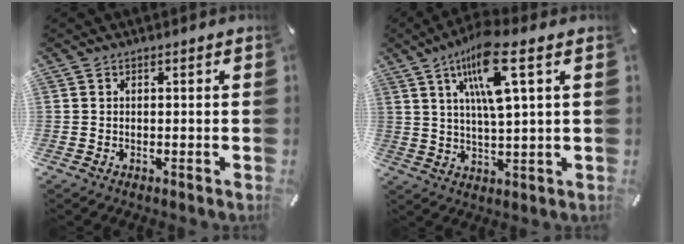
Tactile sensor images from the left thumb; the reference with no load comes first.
{"total": 12.4, "force": [5.6, 2.2, 10.8], "torque": [-0.221, -0.007, 0.091]}